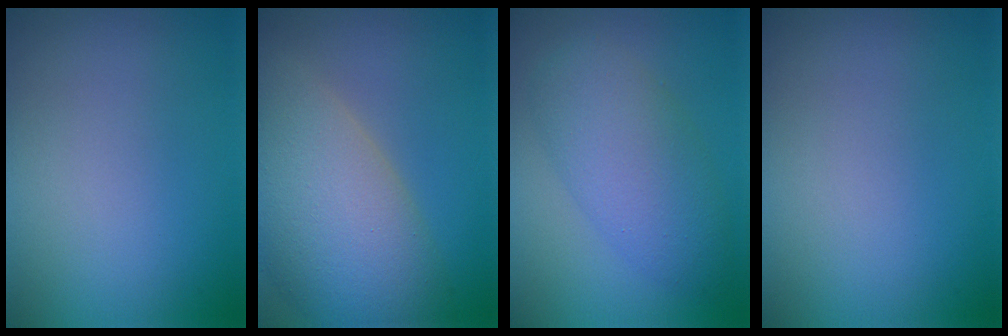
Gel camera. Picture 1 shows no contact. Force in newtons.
{"total": 10.8, "press": 10.8, "slide": 0.9}
{"total": 5.6, "press": 5.6, "slide": 0.1}
{"total": 0.0}